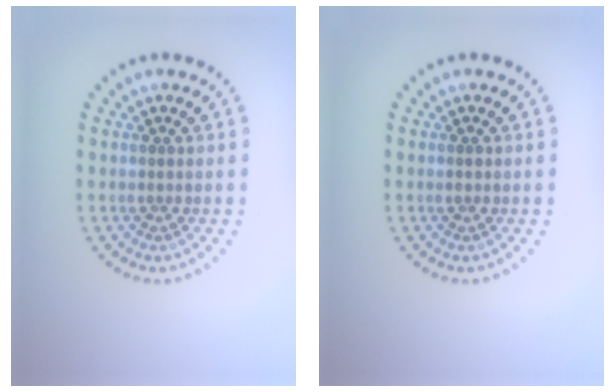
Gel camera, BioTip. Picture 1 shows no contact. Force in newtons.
{"total": 0.6, "press": 0.6, "slide": 0.1}